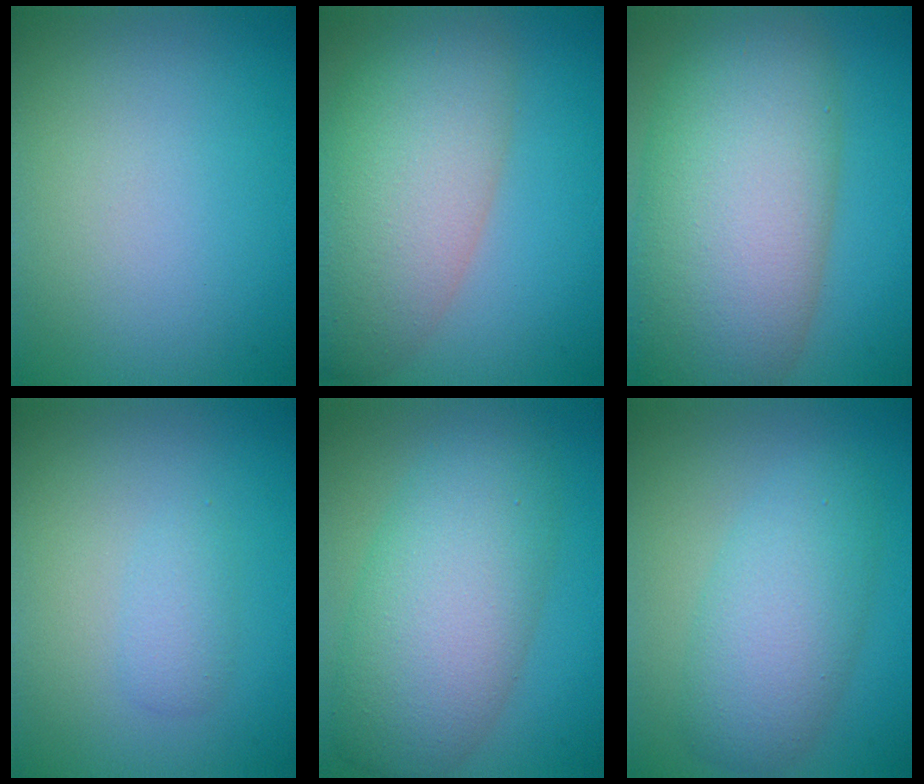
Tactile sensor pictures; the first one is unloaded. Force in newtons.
{"total": 9.4, "press": 9.3, "slide": 0.8}
{"total": 13.4, "press": 13.3, "slide": 0.8}
{"total": 1.4, "press": 1.4, "slide": 0.0}
{"total": 8.9, "press": 8.9, "slide": 0.1}
{"total": 5.4, "press": 5.4, "slide": 0.1}